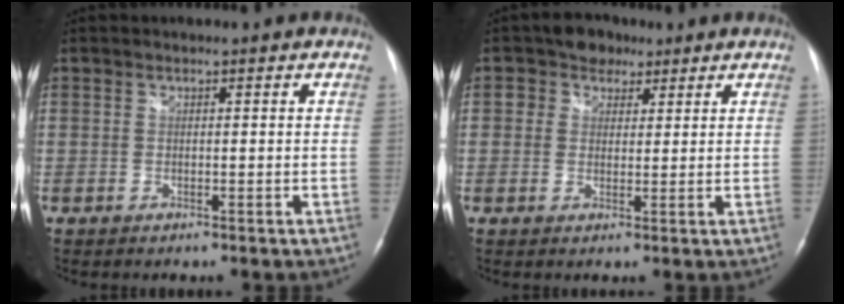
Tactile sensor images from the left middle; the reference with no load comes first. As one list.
[{"total": 4.4, "force": [2.5, 3.3, 1.3], "torque": [-0.026, 0.014, 0.042]}]